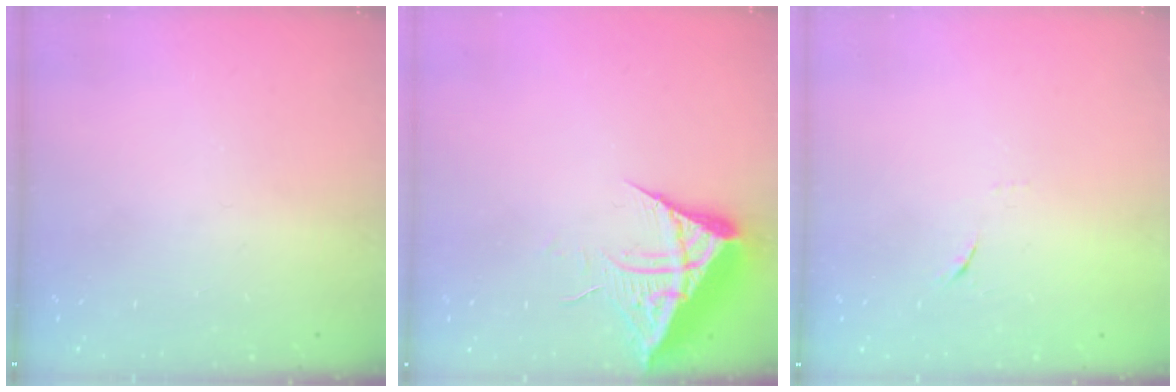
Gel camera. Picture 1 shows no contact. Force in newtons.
{"total": 13.1, "press": 13.1, "slide": 0.9}
{"total": 4.5, "press": 4.4, "slide": 0.9}